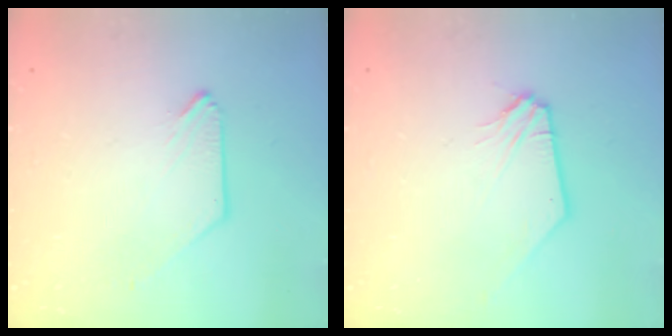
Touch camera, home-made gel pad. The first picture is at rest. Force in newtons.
{"total": 1.2, "press": 1.2, "slide": 0.1}